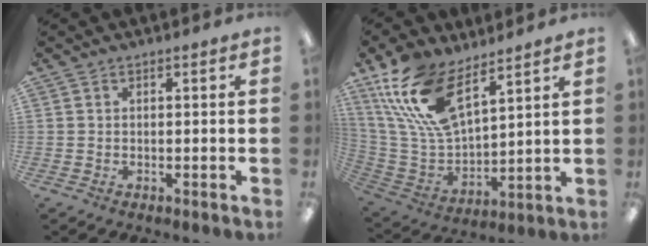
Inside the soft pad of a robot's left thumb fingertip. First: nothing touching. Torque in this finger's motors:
{"motor_torque": [0.26, 0.73, 1.80, -0.97, 0.34]}